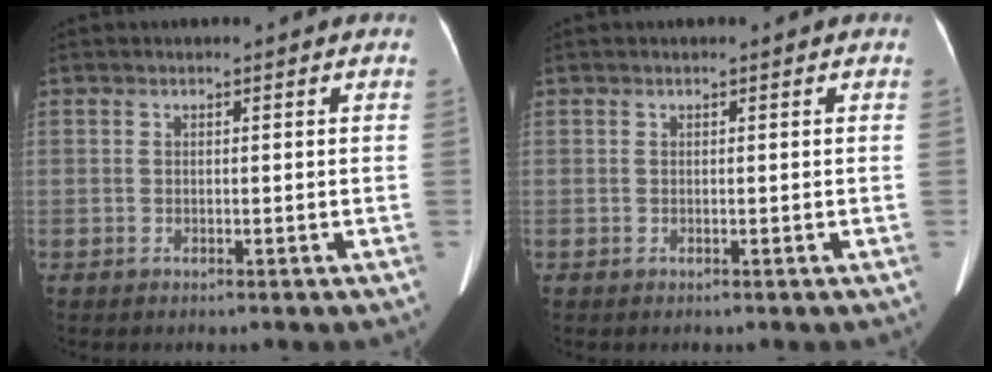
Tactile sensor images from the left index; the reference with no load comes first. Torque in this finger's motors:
{"motor_torque": [-0.06, -0.05, 0.00, 0.00]}